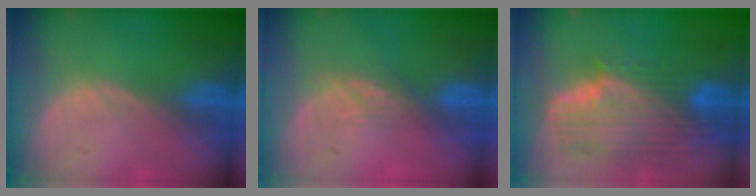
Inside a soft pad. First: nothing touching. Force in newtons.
{"total": 3.0, "press": 2.6, "slide": 1.5}
{"total": 11.1, "press": 9.5, "slide": 5.7}